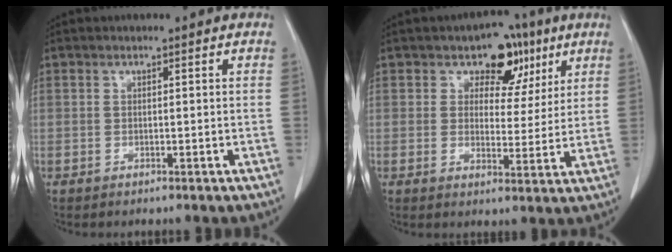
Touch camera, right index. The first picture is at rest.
{"total": 8.8, "force": [4.4, 5.9, 4.9], "torque": [-0.060, 0.020, 0.066]}